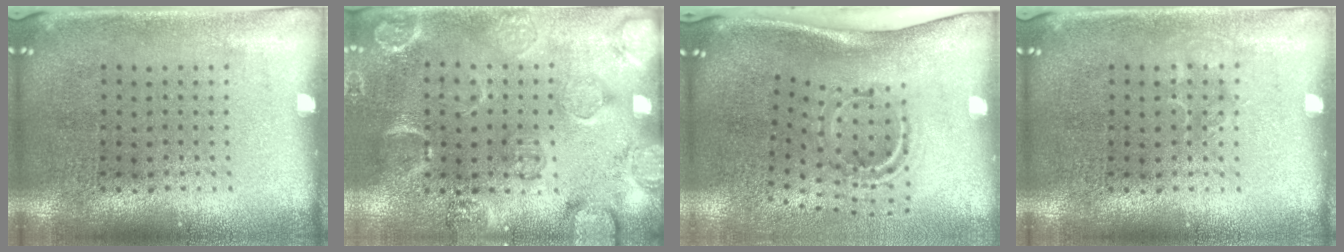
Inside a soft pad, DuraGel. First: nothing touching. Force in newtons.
{"total": 2.6, "press": 1.9, "slide": 1.8}
{"total": 2.2, "press": 1.2, "slide": 1.9}
{"total": 0.9, "press": 0.9, "slide": 0.3}